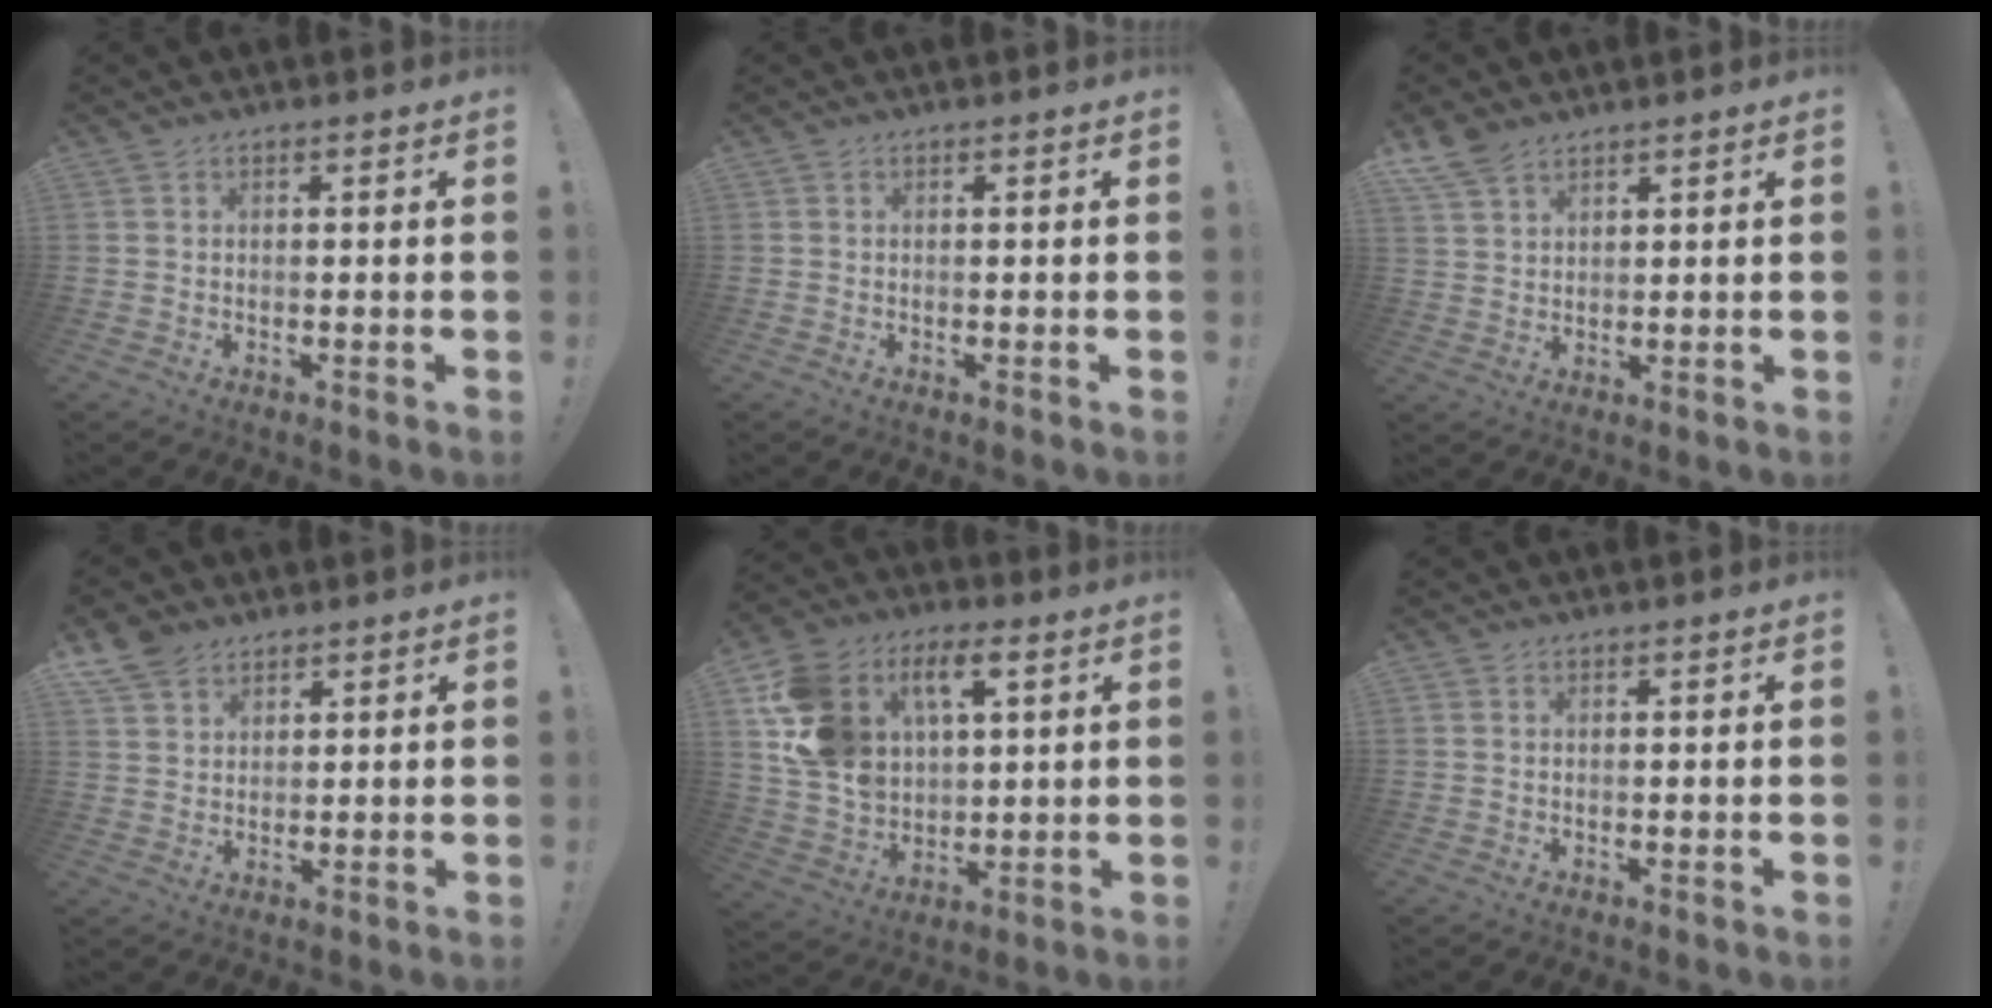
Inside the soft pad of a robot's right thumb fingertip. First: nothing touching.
{"total": 0.0}
{"total": 6.2, "force": [4.8, 2.9, 2.6], "torque": [-0.050, -0.022, 0.093]}
{"total": 6.7, "force": [4.9, 4.2, 1.9], "torque": [-0.035, -0.026, 0.096]}
{"total": 18.7, "force": [7.1, 13.1, 11.4], "torque": [-0.211, -0.030, 0.129]}
{"total": 0.0}